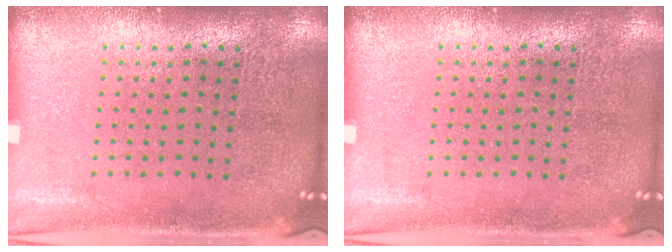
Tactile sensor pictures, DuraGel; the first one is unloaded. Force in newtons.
{"total": 0.0}